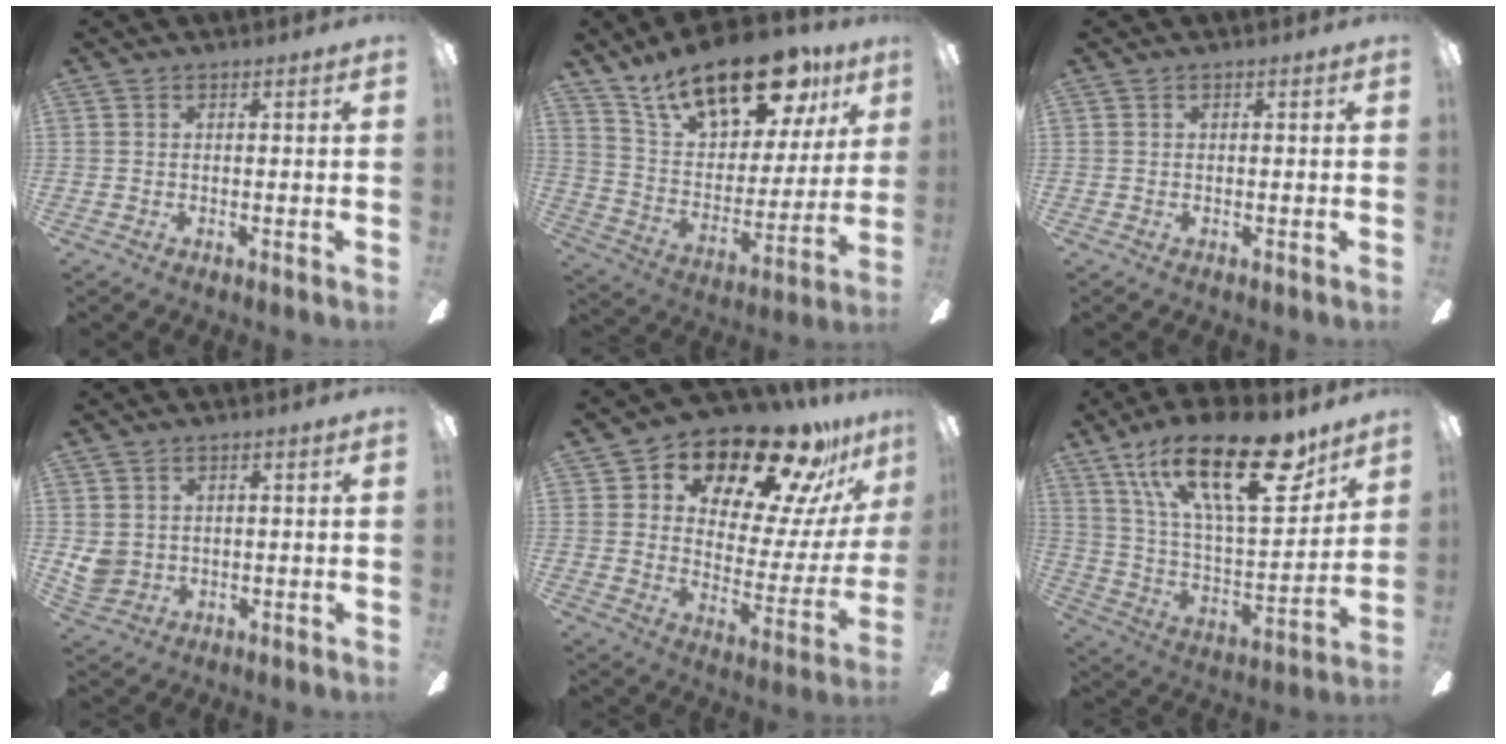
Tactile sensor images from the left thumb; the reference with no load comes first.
{"total": 22.5, "force": [15.3, 9.9, 13.3], "torque": [-0.219, -0.087, 0.265]}
{"total": 0.0}
{"total": 4.2, "force": [1.0, 3.8, 1.5], "torque": [-0.032, 0.002, 0.021]}
{"total": 21.0, "force": [16.3, 8.0, 10.6], "torque": [-0.170, -0.114, 0.272]}
{"total": 27.3, "force": [15.9, 10.6, 19.5], "torque": [-0.328, -0.086, 0.267]}